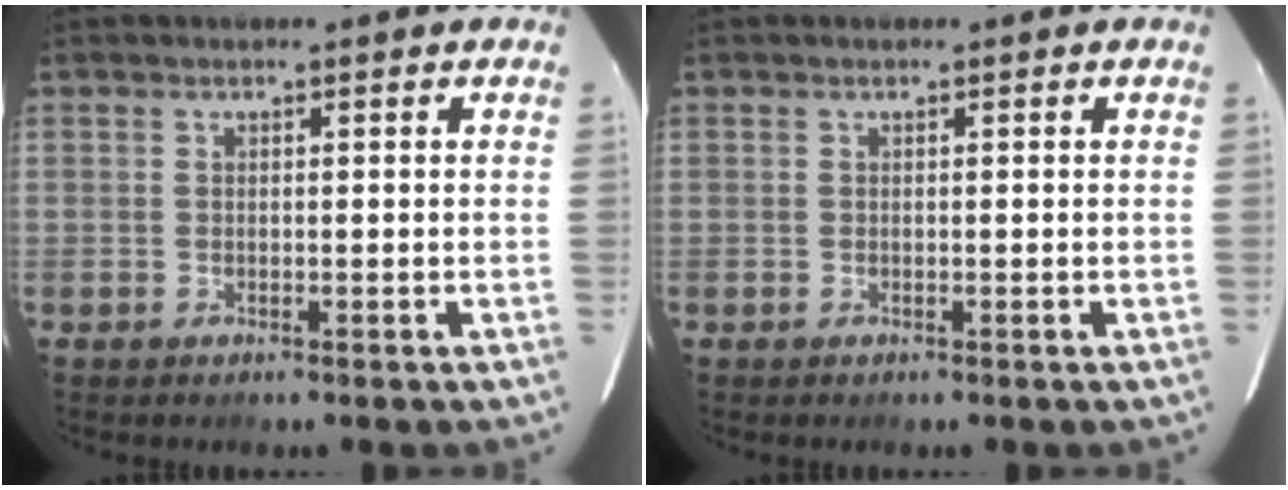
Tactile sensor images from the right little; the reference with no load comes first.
{"total": 0.0}